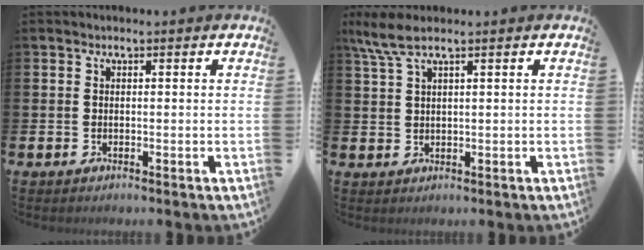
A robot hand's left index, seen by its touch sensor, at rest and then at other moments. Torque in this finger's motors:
{"motor_torque": [-0.08, -0.06, 0.43, 0.14]}